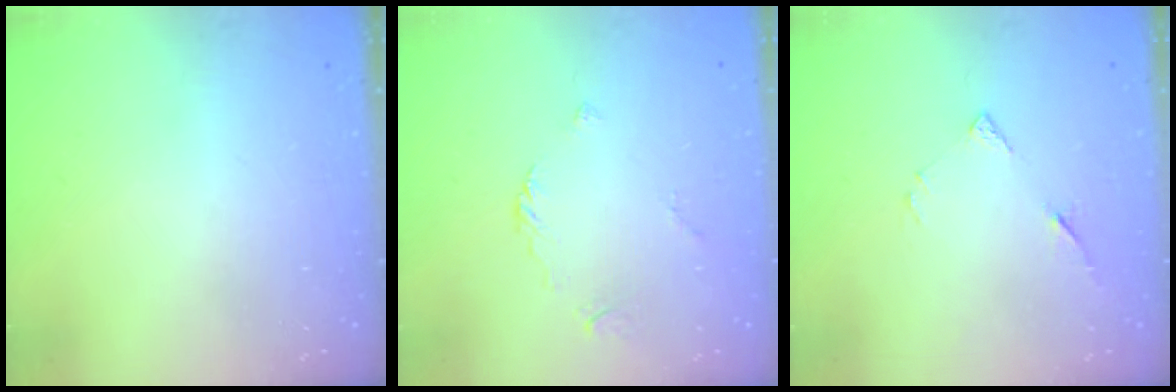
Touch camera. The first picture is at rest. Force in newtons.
{"total": 2.5, "press": 2.4, "slide": 0.7}
{"total": 4.9, "press": 4.9, "slide": 0.5}